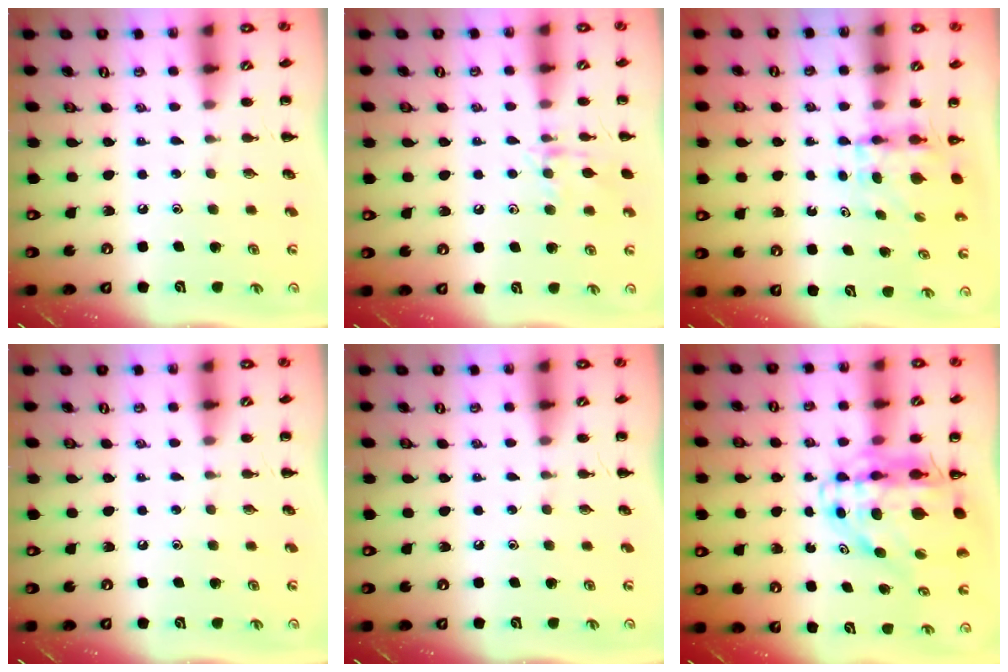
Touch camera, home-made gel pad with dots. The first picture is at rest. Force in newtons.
{"total": 9.2, "press": 9.1, "slide": 1.0}
{"total": 3.9, "press": 3.9, "slide": 0.3}
{"total": 0.0}
{"total": 0.0}
{"total": 10.7, "press": 10.2, "slide": 3.4}